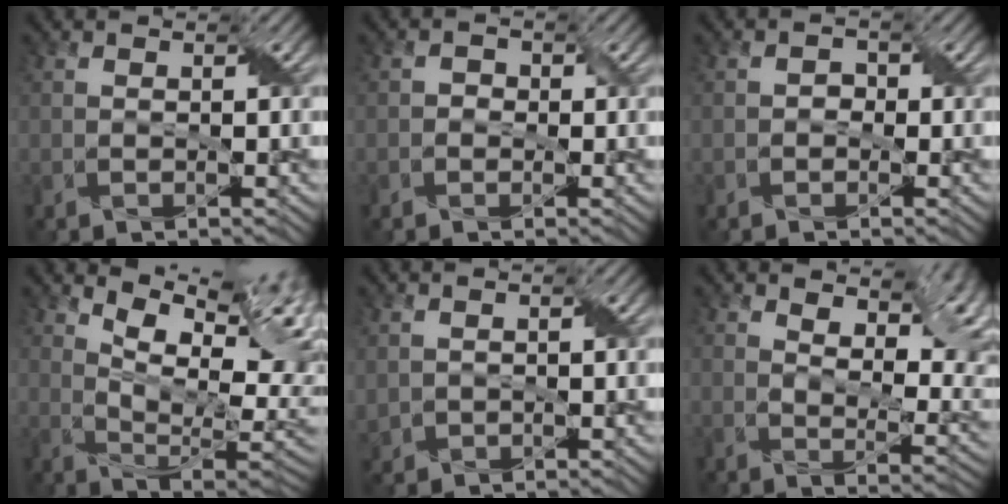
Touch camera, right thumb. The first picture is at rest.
{"total": 1.3, "force": [-0.4, 1.2, 0.2], "torque": [0.002, 0.001, -0.011]}
{"total": 1.1, "force": [-0.5, 1.0, 0.3], "torque": [-0.004, 0.002, -0.012]}
{"total": 14.0, "force": [6.0, 5.5, 11.4], "torque": [-0.184, 0.019, 0.099]}
{"total": 1.5, "force": [0.4, 1.3, 0.6], "torque": [-0.024, -0.002, 0.013]}
{"total": 11.6, "force": [6.2, 5.2, 8.3], "torque": [-0.128, 0.000, 0.102]}